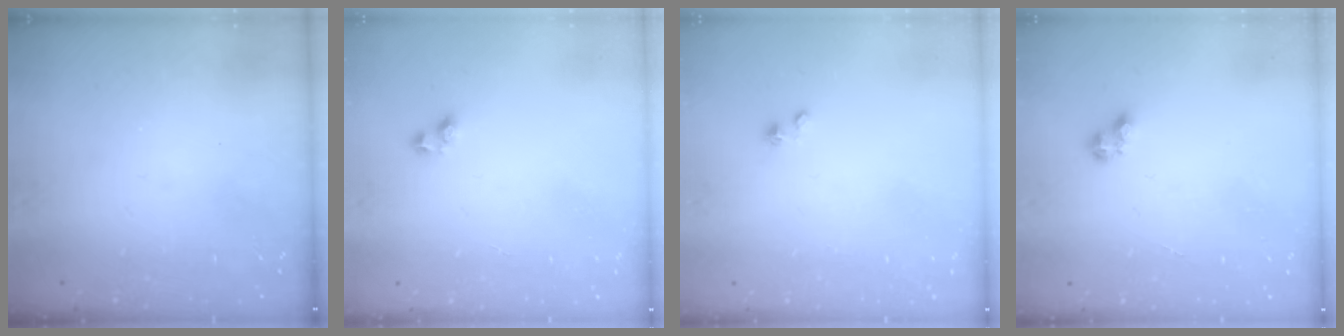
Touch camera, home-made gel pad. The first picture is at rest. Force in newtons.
{"total": 2.2, "press": 1.9, "slide": 1.1}
{"total": 1.5, "press": 1.5, "slide": 0.0}
{"total": 3.0, "press": 2.9, "slide": 0.5}